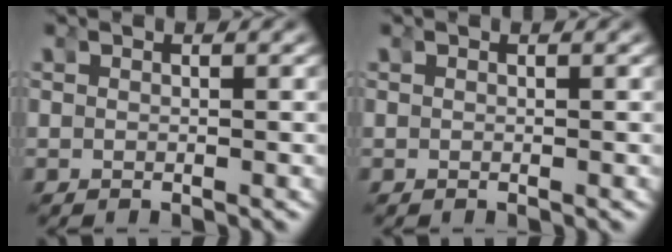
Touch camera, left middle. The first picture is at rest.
{"total": 0.0}